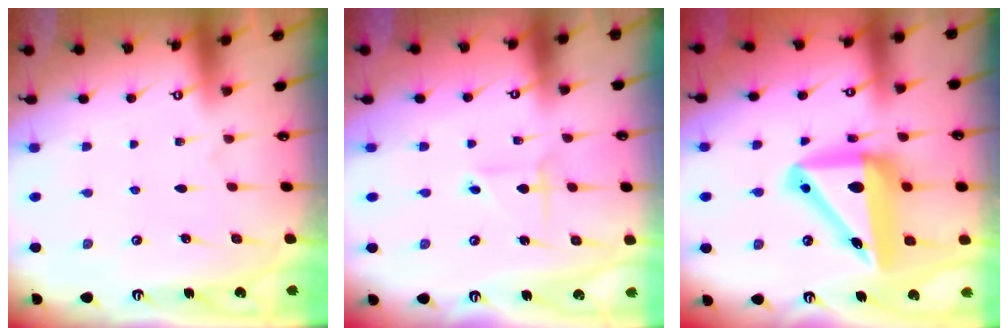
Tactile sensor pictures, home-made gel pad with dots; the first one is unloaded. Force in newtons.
{"total": 2.6, "press": 2.6, "slide": 0.3}
{"total": 16.0, "press": 15.7, "slide": 3.3}